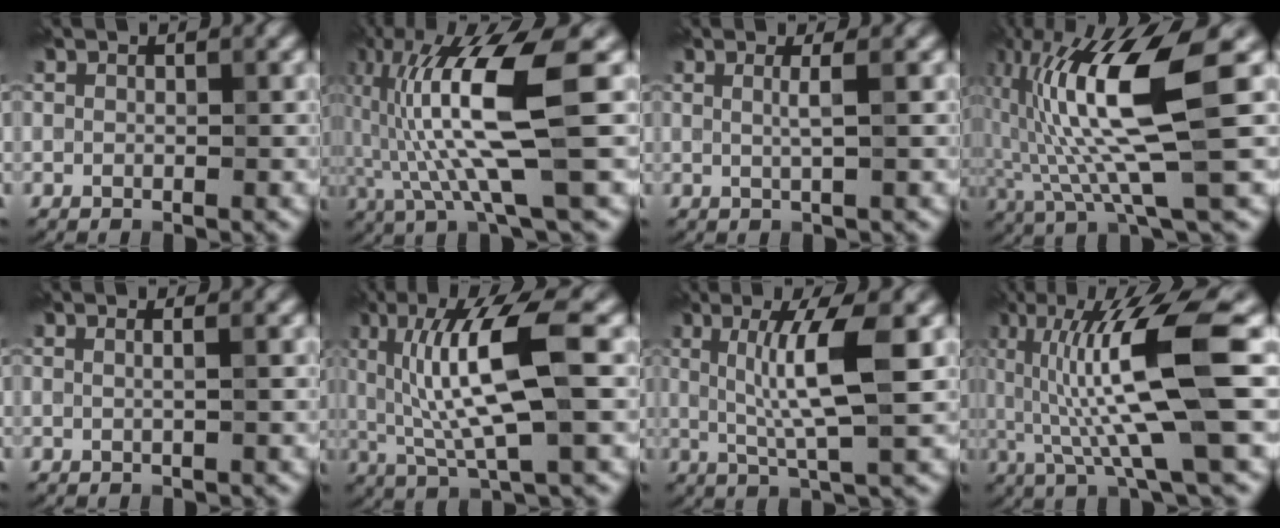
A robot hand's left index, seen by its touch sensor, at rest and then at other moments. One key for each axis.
{"total": 10.2, "fx": 0.0, "fy": 1.5, "fz": 10.1, "tx": -0.193, "ty": 0.010, "tz": 0.004}
{"total": 1.3, "fx": 0.4, "fy": 0.1, "fz": 1.3, "tx": -0.022, "ty": 0.002, "tz": 0.001}
{"total": 11.0, "fx": 1.0, "fy": 2.0, "fz": 10.7, "tx": -0.205, "ty": 0.006, "tz": 0.021}
{"total": 0.9, "fx": 0.4, "fy": 0.2, "fz": 0.7, "tx": -0.007, "ty": -0.006, "tz": -0.002}
{"total": 8.8, "fx": 1.5, "fy": 1.7, "fz": 8.6, "tx": -0.155, "ty": -0.004, "tz": 0.031}
{"total": 5.8, "fx": 1.1, "fy": 0.5, "fz": 5.6, "tx": -0.105, "ty": 0.004, "tz": 0.021}
{"total": 10.5, "fx": 0.9, "fy": 1.6, "fz": 10.3, "tx": -0.173, "ty": 0.003, "tz": 0.020}